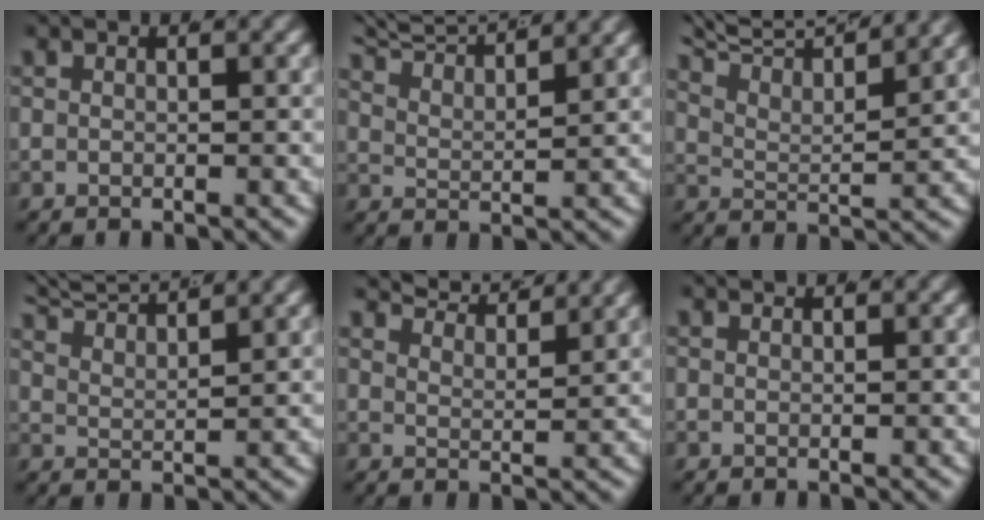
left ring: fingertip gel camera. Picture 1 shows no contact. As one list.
[{"total": 7.4, "force": [6.4, 2.2, 3.0], "torque": [-0.058, 0.018, 0.100]}, {"total": 7.9, "force": [6.1, 3.0, 3.9], "torque": [-0.077, 0.014, 0.092]}, {"total": 6.7, "force": [6.0, 1.6, 2.6], "torque": [-0.051, 0.013, 0.098]}, {"total": 6.5, "force": [5.9, 1.1, 2.6], "torque": [-0.037, 0.007, 0.096]}, {"total": 0.7, "force": [0.6, -0.4, 0.0], "torque": [0.008, -0.003, 0.013]}]